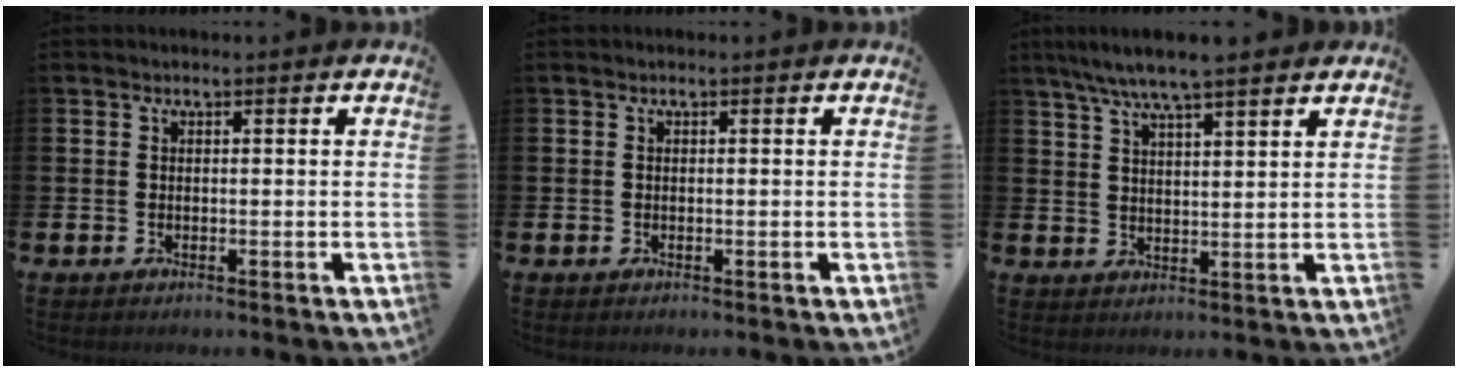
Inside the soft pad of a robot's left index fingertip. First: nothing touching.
{"total": 0.0}
{"total": 6.5, "force": [5.8, 0.4, 2.7], "torque": [-0.064, -0.017, 0.104]}